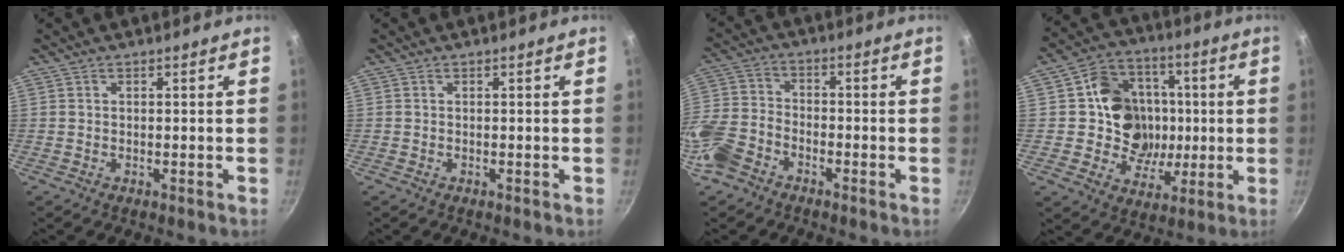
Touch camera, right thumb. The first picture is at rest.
{"total": 0.0}
{"total": 10.4, "force": [-6.0, 6.6, 5.3], "torque": [-0.103, 0.044, -0.136]}
{"total": 15.4, "force": [0.7, 13.9, 6.5], "torque": [-0.065, 0.013, 0.010]}